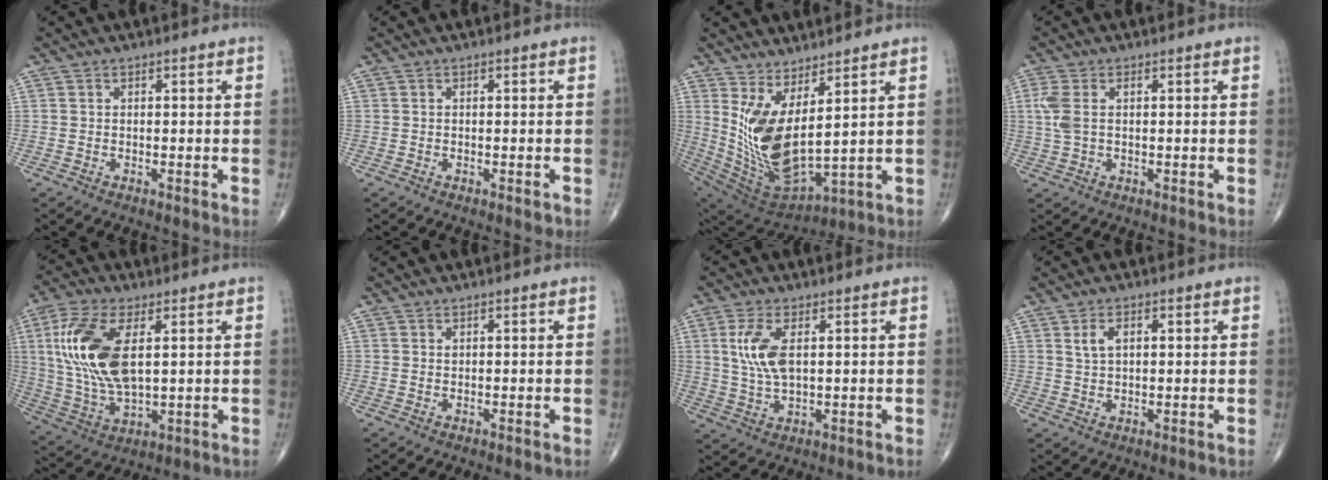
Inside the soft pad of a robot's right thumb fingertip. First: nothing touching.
{"total": 0.6, "force": [-0.2, 0.3, 0.5], "torque": [-0.006, -0.002, -0.003]}
{"total": 15.2, "force": [4.7, 5.7, 13.3], "torque": [-0.269, -0.060, 0.117]}
{"total": 4.6, "force": [0.9, 2.4, 3.8], "torque": [-0.112, 0.015, 0.020]}
{"total": 16.9, "force": [3.7, 8.0, 14.5], "torque": [-0.310, -0.009, 0.077]}
{"total": 0.6, "force": [0.3, 0.3, 0.4], "torque": [-0.004, -0.002, 0.007]}
{"total": 7.8, "force": [1.9, 3.6, 6.7], "torque": [-0.146, -0.006, 0.043]}
{"total": 3.6, "force": [1.4, 2.0, 2.7], "torque": [-0.047, 0.002, 0.028]}